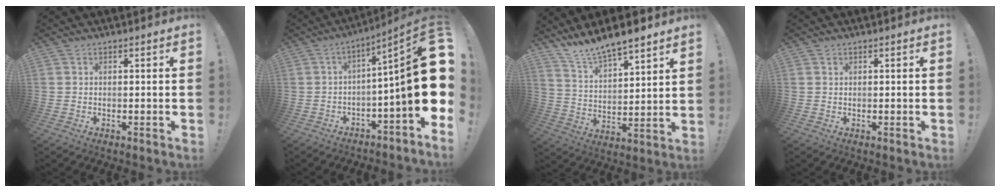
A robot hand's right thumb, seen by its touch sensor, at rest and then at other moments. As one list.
[{"total": 19.9, "force": [0.3, 3.0, 19.7], "torque": [-0.277, -0.006, 0.002]}, {"total": 9.9, "force": [9.6, 0.6, 2.1], "torque": [-0.065, -0.088, 0.172]}, {"total": 0.7, "force": [0.5, 0.4, 0.1], "torque": [0.005, -0.002, 0.009]}]